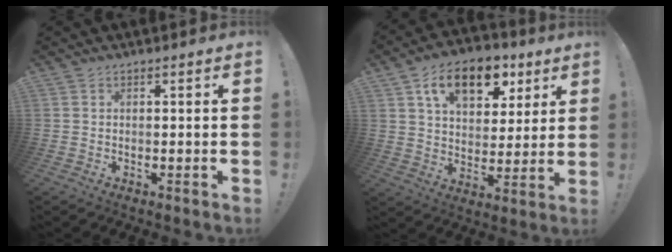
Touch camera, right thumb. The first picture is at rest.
{"total": 15.4, "force": [7.9, 9.3, 9.3], "torque": [-0.150, -0.026, 0.142]}